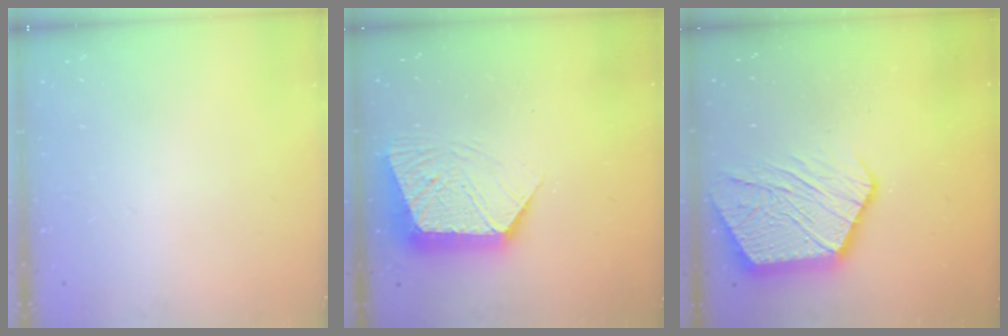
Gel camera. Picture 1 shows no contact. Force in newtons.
{"total": 11.2, "press": 11.1, "slide": 0.8}
{"total": 16.0, "press": 16.0, "slide": 1.1}